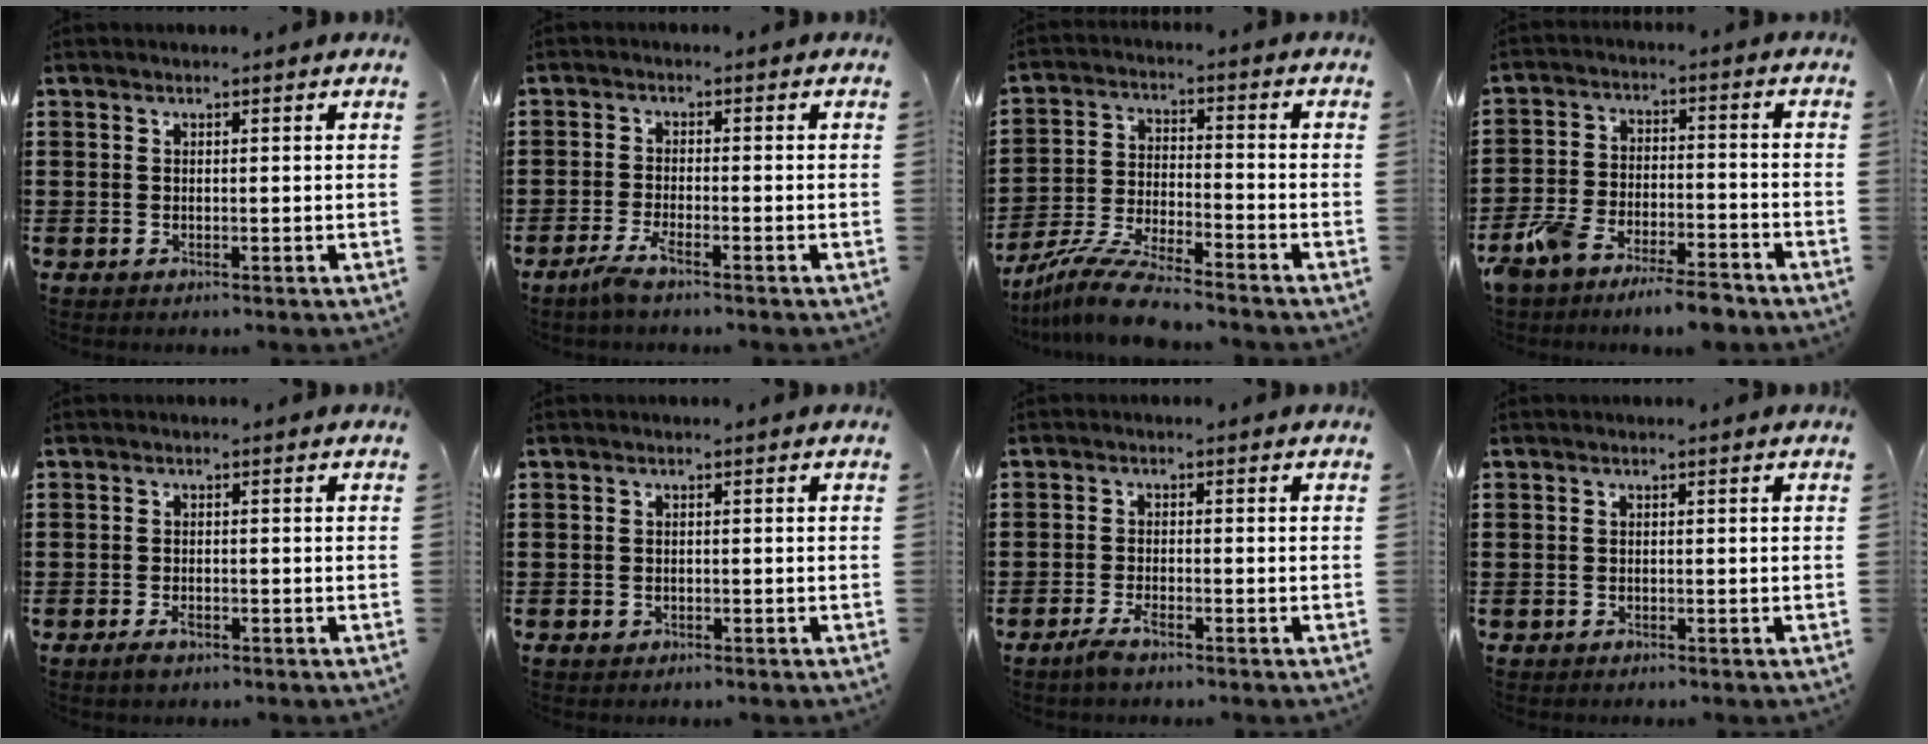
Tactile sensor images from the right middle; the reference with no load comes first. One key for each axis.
{"total": 3.0, "fx": -2.1, "fy": 0.1, "fz": 2.1, "tx": -0.050, "ty": -0.004, "tz": -0.042}
{"total": 8.8, "fx": -8.0, "fy": 0.7, "fz": 3.6, "tx": -0.080, "ty": 0.001, "tz": -0.158}
{"total": 8.0, "fx": -7.5, "fy": 0.9, "fz": 2.7, "tx": -0.060, "ty": 0.008, "tz": -0.147}
{"total": 1.8, "fx": -1.1, "fy": 0.6, "fz": 1.2, "tx": -0.031, "ty": -0.004, "tz": -0.024}
{"total": 0.8, "fx": -0.6, "fy": 0.5, "fz": 0.3, "tx": -0.006, "ty": 0.000, "tz": -0.012}
{"total": 2.3, "fx": -1.7, "fy": 0.3, "fz": 1.5, "tx": -0.033, "ty": -0.001, "tz": -0.034}
{"total": 0.5, "fx": -0.5, "fy": 0.2, "fz": -0.1, "tx": 0.000, "ty": -0.001, "tz": -0.010}